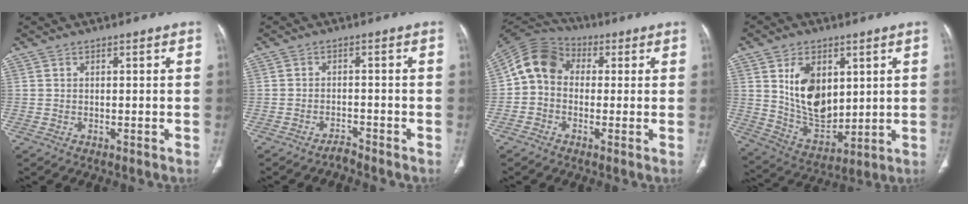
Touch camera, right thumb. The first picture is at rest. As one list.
[{"total": 1.7, "force": [-1.7, -0.1, -0.1], "torque": [0.001, 0.007, -0.029]}, {"total": 9.7, "force": [0.5, 7.9, 5.6], "torque": [-0.096, 0.032, -0.010]}, {"total": 14.1, "force": [3.9, 9.1, 10.0], "torque": [-0.135, -0.029, 0.090]}]